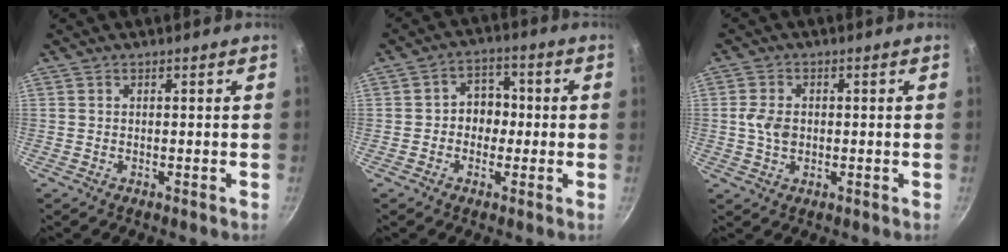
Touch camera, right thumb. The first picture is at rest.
{"total": 6.2, "force": [-0.6, 5.2, 3.3], "torque": [0.000, 0.016, -0.016]}
{"total": 4.5, "force": [-0.1, 3.3, 3.1], "torque": [-0.055, 0.005, -0.004]}